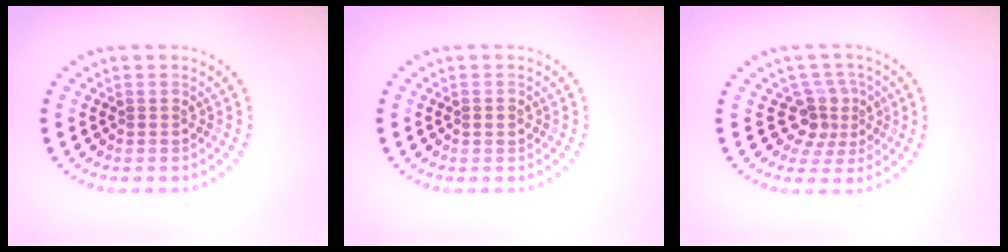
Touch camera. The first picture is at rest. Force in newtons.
{"total": 1.1, "press": 1.1, "slide": 0.0}
{"total": 3.3, "press": 2.3, "slide": 2.4}